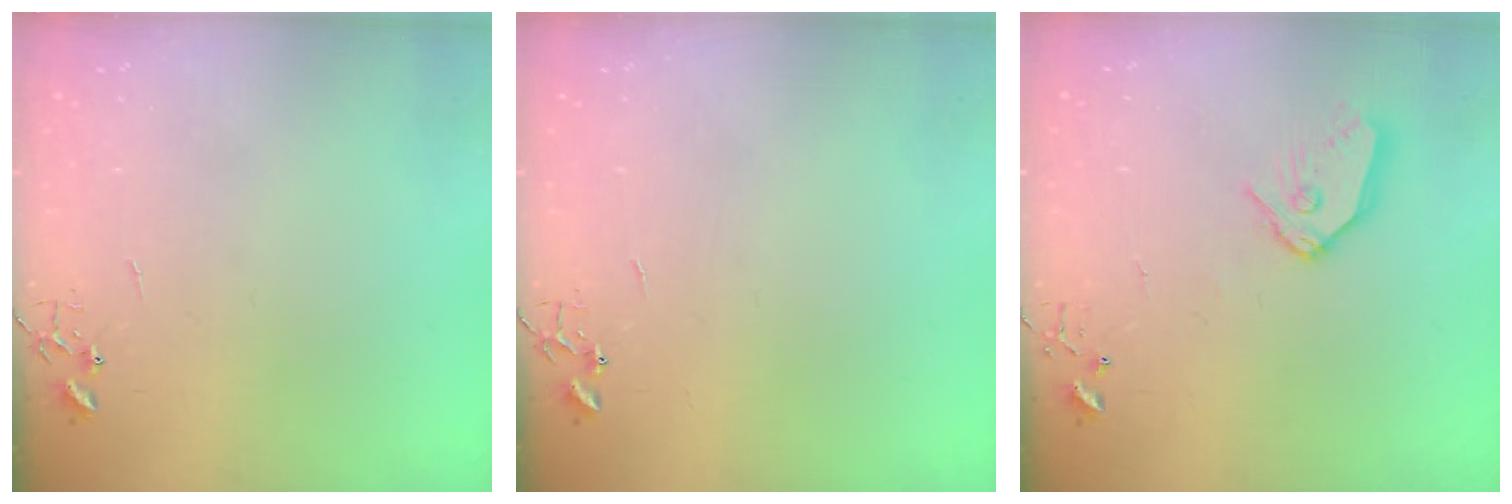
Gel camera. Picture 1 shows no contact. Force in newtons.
{"total": 0.0}
{"total": 9.9, "press": 9.8, "slide": 1.2}